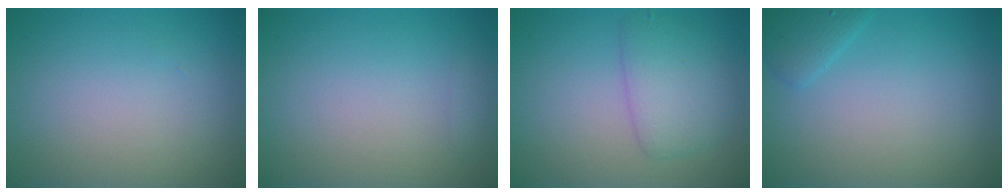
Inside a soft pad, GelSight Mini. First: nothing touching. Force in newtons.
{"total": 0.7, "press": 0.7, "slide": 0.1}
{"total": 3.3, "press": 3.3, "slide": 0.1}
{"total": 1.6, "press": 1.6, "slide": 0.1}